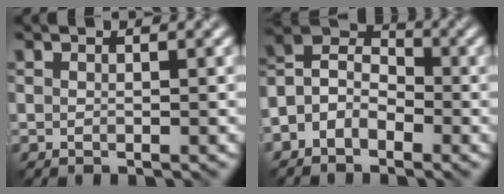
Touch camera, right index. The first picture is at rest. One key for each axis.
{"total": 5.1, "fx": -2.0, "fy": 3.7, "fz": 2.9, "tx": -0.054, "ty": 0.015, "tz": -0.042}